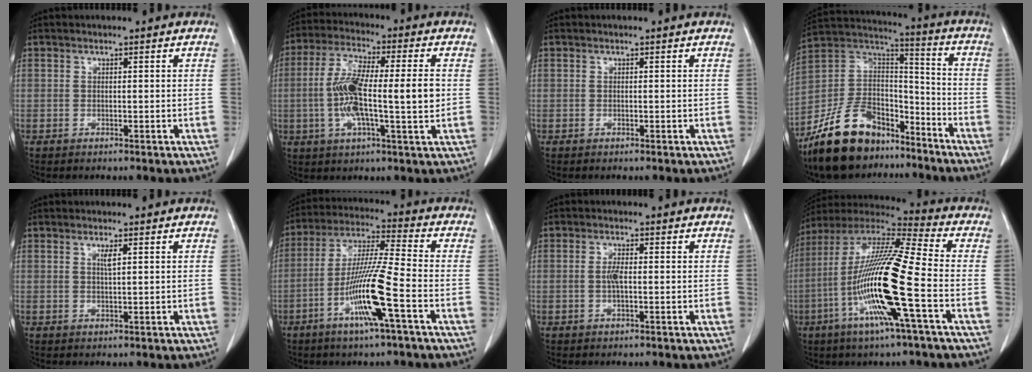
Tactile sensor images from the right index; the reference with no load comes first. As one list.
[{"total": 13.2, "force": [-0.3, 2.1, 13.0], "torque": [-0.245, 0.012, -0.007]}, {"total": 0.0}, {"total": 17.2, "force": [-12.5, 8.6, 8.1], "torque": [-0.160, 0.037, -0.223]}, {"total": 1.3, "force": [0.6, -0.1, 1.2], "torque": [-0.026, -0.002, 0.012]}, {"total": 12.6, "force": [-4.7, -0.5, 11.6], "torque": [-0.227, -0.007, -0.093]}, {"total": 2.0, "force": [-0.1, 0.4, 2.0], "torque": [-0.041, 0.003, 0.000]}, {"total": 19.6, "force": [-5.3, 0.3, 18.9], "torque": [-0.382, -0.015, -0.111]}]